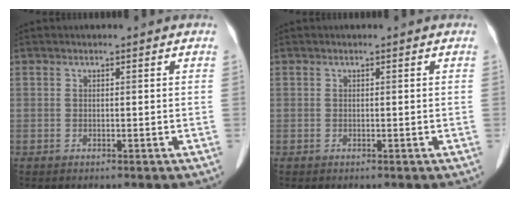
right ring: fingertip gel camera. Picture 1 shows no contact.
{"total": 0.0}